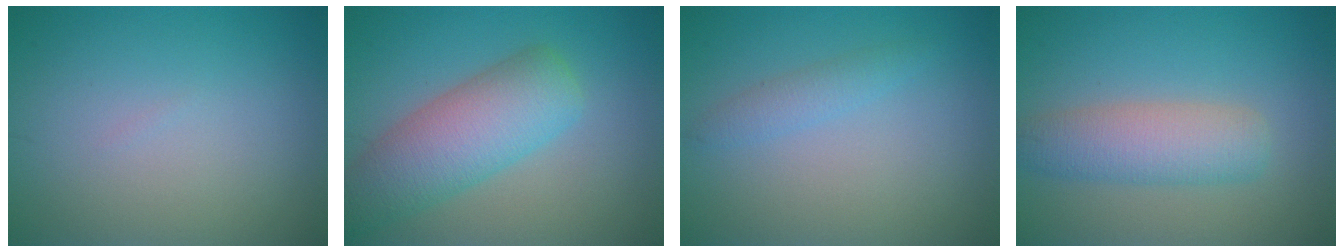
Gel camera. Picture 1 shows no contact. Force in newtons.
{"total": 6.7, "press": 6.7, "slide": 0.4}
{"total": 1.5, "press": 1.5, "slide": 0.0}
{"total": 4.5, "press": 4.5, "slide": 0.3}